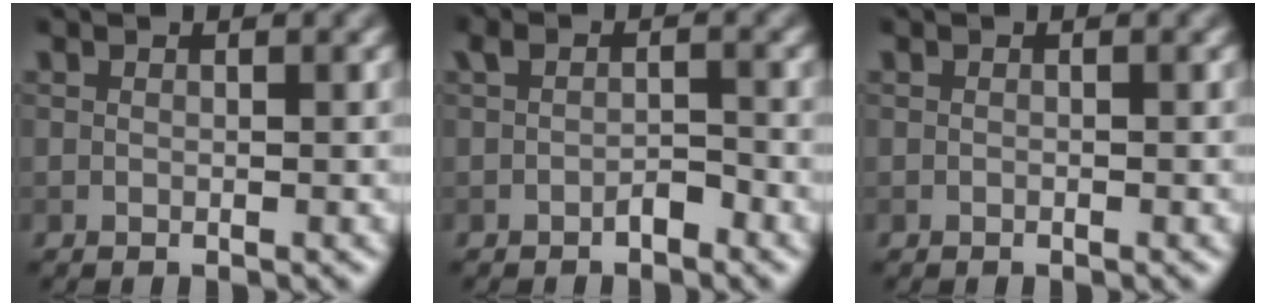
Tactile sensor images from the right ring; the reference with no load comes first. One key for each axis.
{"total": 1.6, "fx": -0.7, "fy": 0.9, "fz": 1.2, "tx": -0.022, "ty": 0.002, "tz": -0.016}
{"total": 0.0}